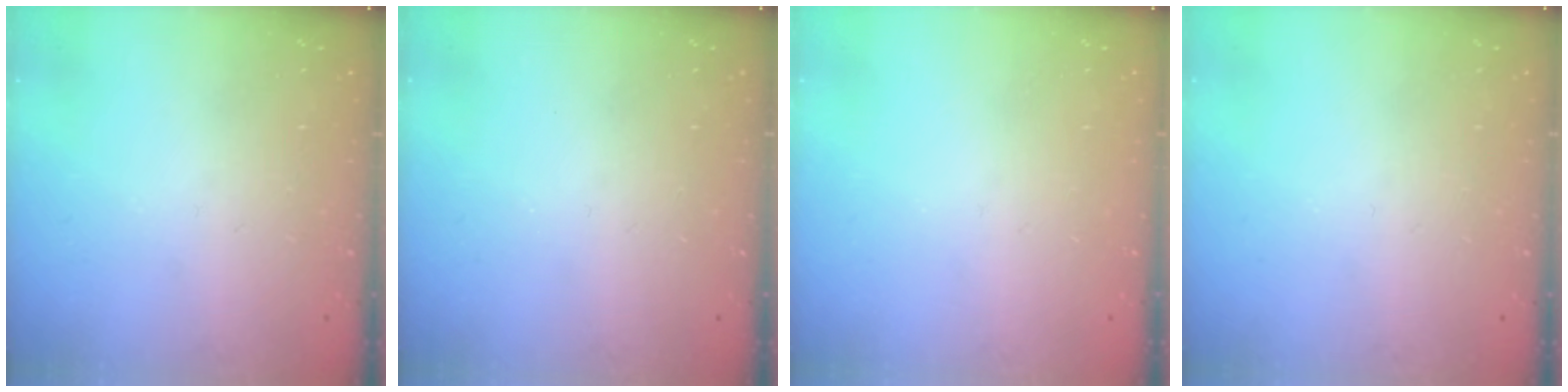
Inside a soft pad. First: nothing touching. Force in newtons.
{"total": 0.0}
{"total": 0.0}
{"total": 0.0}